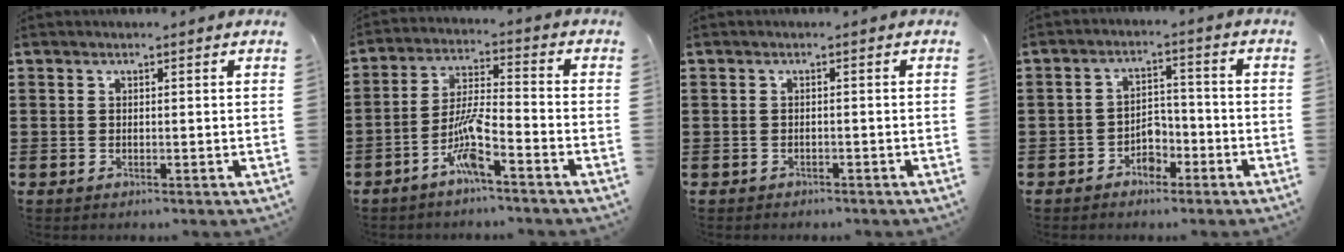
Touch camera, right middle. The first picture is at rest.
{"total": 7.1, "force": [-4.3, 0.9, 5.6], "torque": [-0.127, -0.005, -0.088]}
{"total": 0.8, "force": [-0.7, 0.3, -0.1], "torque": [-0.002, 0.002, -0.016]}
{"total": 3.4, "force": [-2.6, 1.8, 1.0], "torque": [-0.025, 0.007, -0.056]}